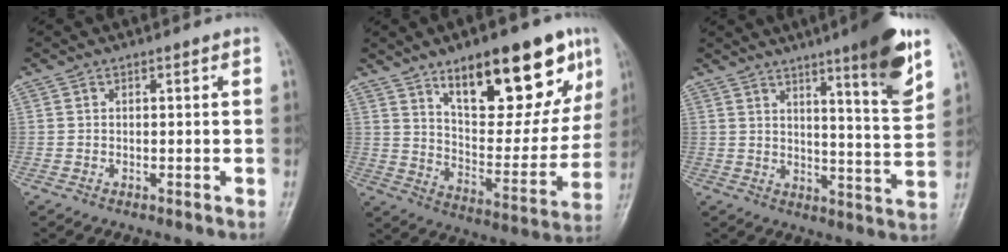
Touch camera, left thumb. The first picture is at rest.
{"total": 22.7, "force": [12.8, 9.3, 16.3], "torque": [-0.181, -0.049, 0.202]}
{"total": 13.5, "force": [8.1, 1.4, 10.7], "torque": [-0.138, -0.050, 0.115]}